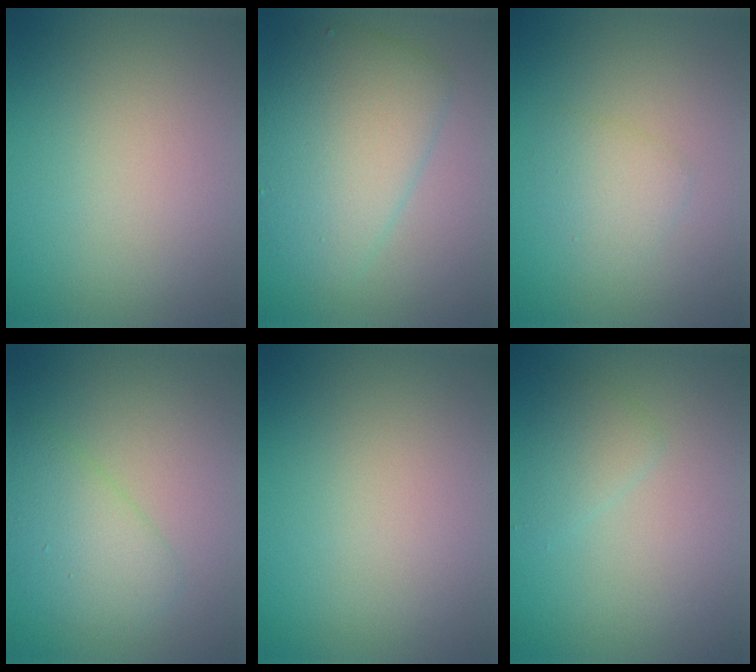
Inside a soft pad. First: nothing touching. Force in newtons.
{"total": 6.3, "press": 6.3, "slide": 0.1}
{"total": 1.8, "press": 1.8, "slide": 0.1}
{"total": 3.3, "press": 3.3, "slide": 0.2}
{"total": 0.0}
{"total": 1.6, "press": 1.6, "slide": 0.0}